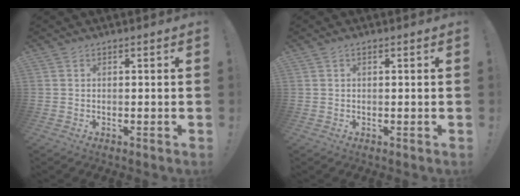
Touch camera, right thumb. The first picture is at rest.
{"total": 0.7, "force": [0.3, 0.3, 0.6], "torque": [-0.004, -0.003, 0.004]}